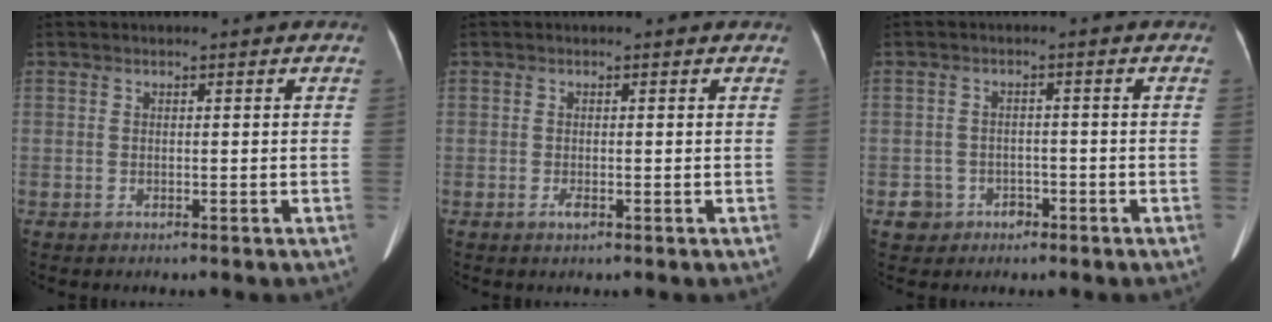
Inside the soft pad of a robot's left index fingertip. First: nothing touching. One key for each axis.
{"total": 0.9, "fx": -0.4, "fy": 0.2, "fz": 0.8, "tx": -0.010, "ty": -0.008, "tz": -0.008}
{"total": 3.5, "fx": -2.0, "fy": 2.8, "fz": 0.1, "tx": 0.004, "ty": 0.005, "tz": -0.026}